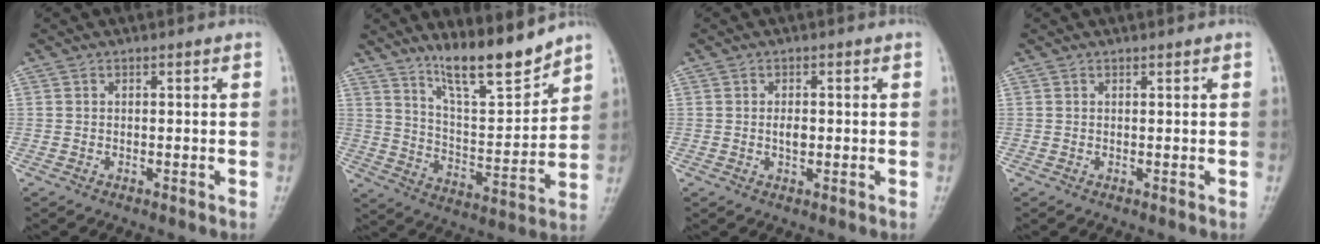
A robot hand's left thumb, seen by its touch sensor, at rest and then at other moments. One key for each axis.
{"total": 12.4, "fx": 10.3, "fy": 2.0, "fz": 6.5, "tx": -0.091, "ty": -0.076, "tz": 0.182}
{"total": 2.1, "fx": 0.0, "fy": 1.2, "fz": 1.7, "tx": -0.027, "ty": 0.000, "tz": 0.000}
{"total": 0.0}